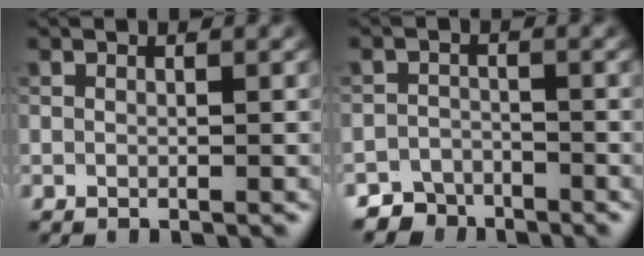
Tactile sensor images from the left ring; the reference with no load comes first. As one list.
[{"total": 3.8, "force": [-3.4, 1.7, 0.0], "torque": [0.016, -0.001, -0.052]}]